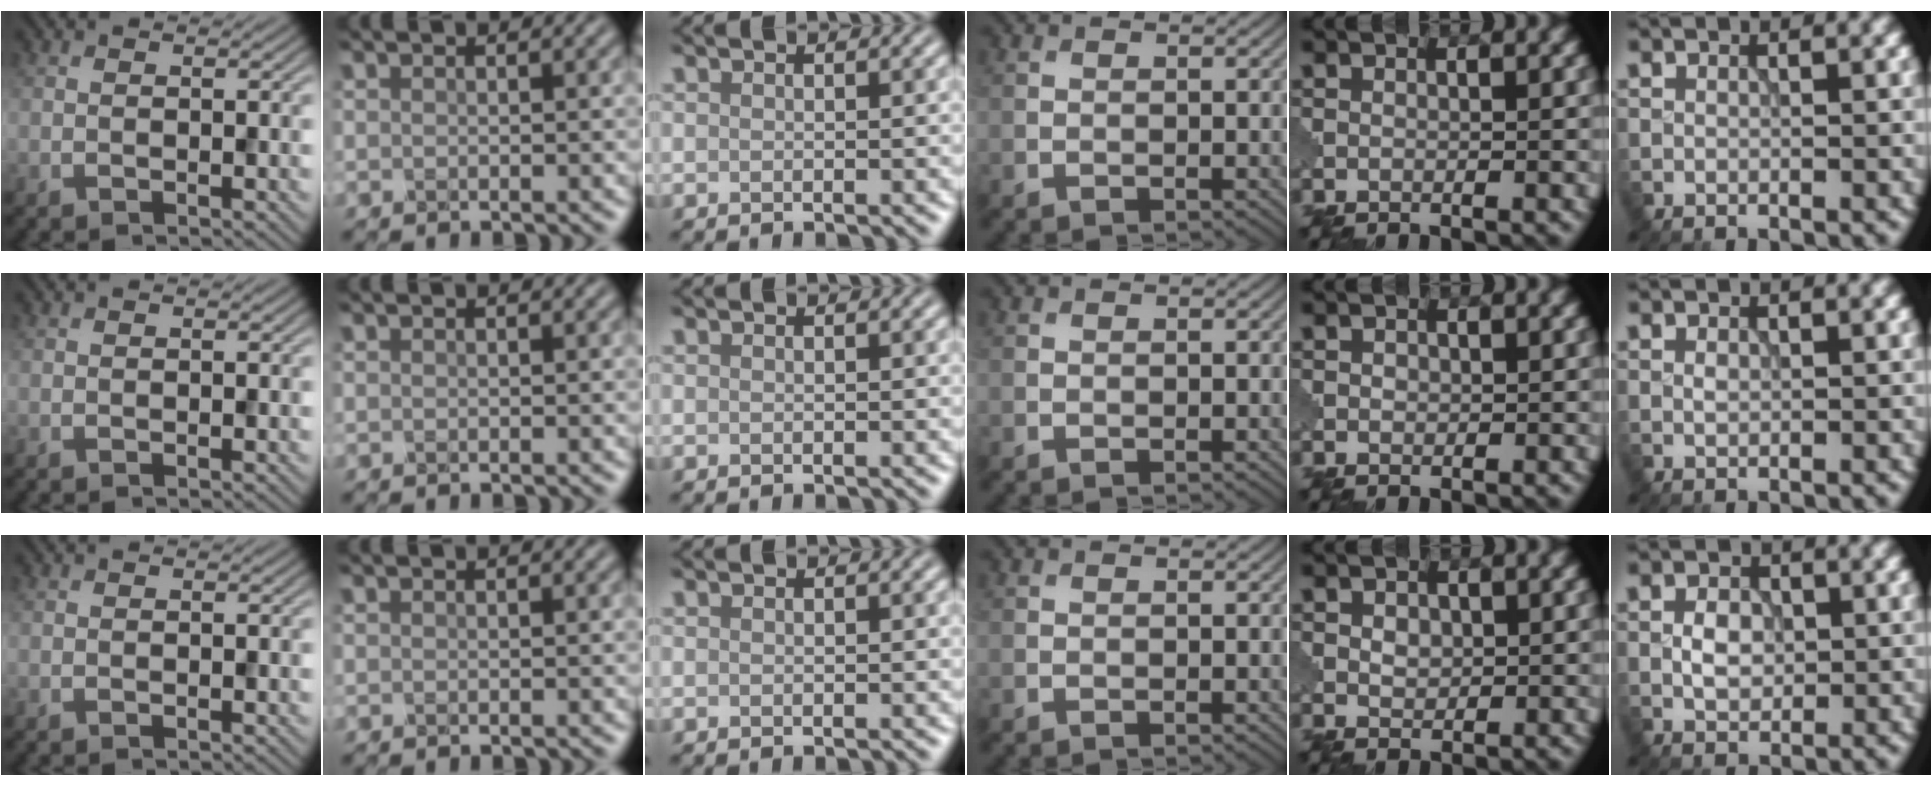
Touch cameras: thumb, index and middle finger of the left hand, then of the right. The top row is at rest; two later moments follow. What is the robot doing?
{"motion": "close", "object": "eyeshadow palette"}